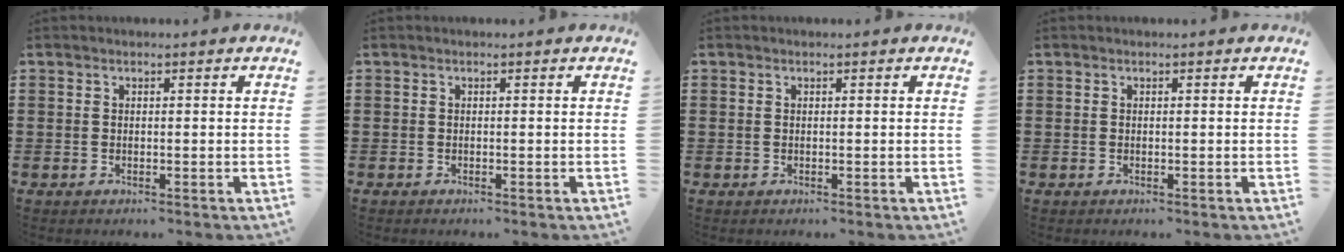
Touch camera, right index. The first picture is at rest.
{"total": 0.0}
{"total": 0.0}
{"total": 0.0}